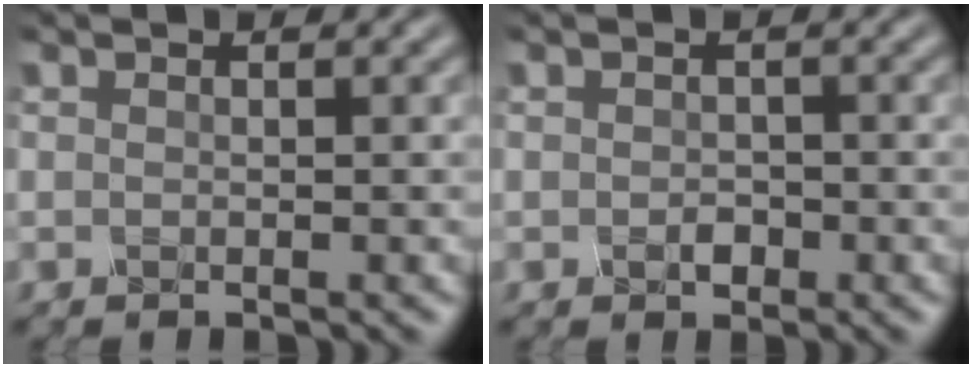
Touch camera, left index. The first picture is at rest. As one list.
[{"total": 1.1, "force": [-0.6, 0.8, 0.5], "torque": [-0.011, -0.002, -0.011]}]